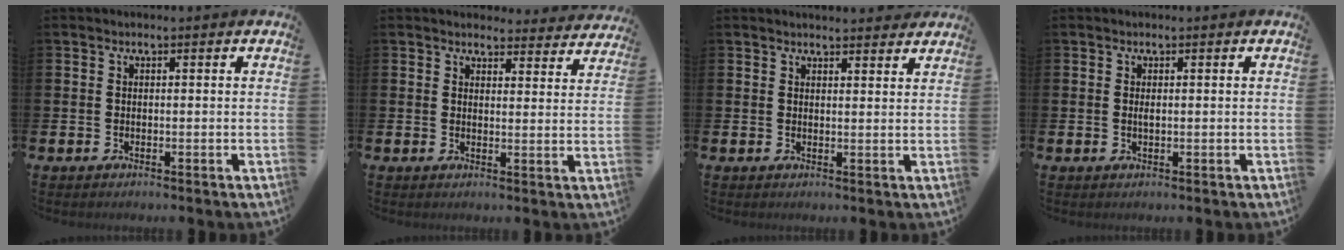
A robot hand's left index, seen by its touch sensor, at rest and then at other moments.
{"total": 3.6, "force": [3.5, 0.9, -0.1], "torque": [0.006, -0.022, 0.061]}
{"total": 2.5, "force": [2.4, 0.3, -0.1], "torque": [0.007, -0.016, 0.042]}
{"total": 0.6, "force": [0.2, 0.2, 0.6], "torque": [-0.010, 0.000, 0.002]}